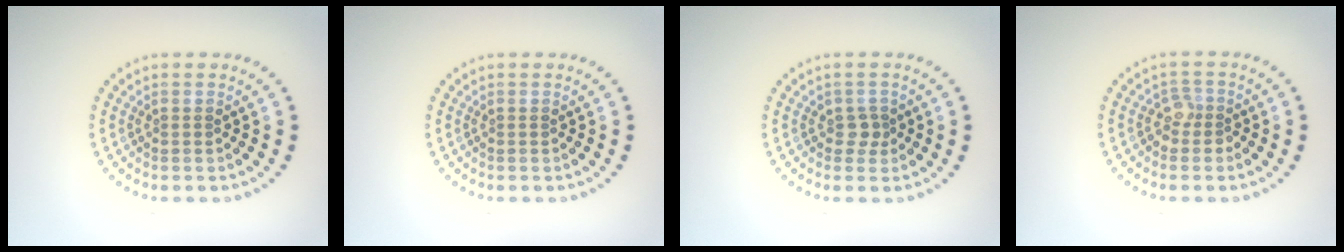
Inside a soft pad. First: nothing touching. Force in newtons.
{"total": 0.0}
{"total": 1.3, "press": 1.1, "slide": 0.8}
{"total": 1.7, "press": 1.4, "slide": 1.0}